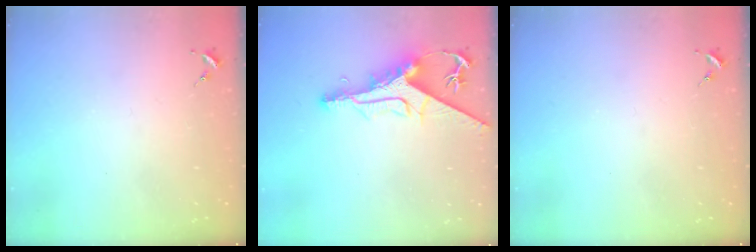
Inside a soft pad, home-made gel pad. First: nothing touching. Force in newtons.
{"total": 11.0, "press": 10.9, "slide": 1.1}
{"total": 0.0}